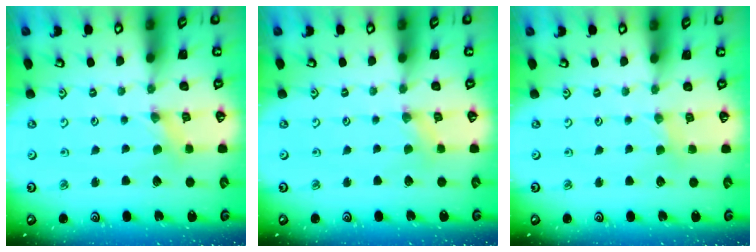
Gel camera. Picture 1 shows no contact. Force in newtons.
{"total": 2.0, "press": 2.0, "slide": 0.3}
{"total": 1.9, "press": 1.9, "slide": 0.3}